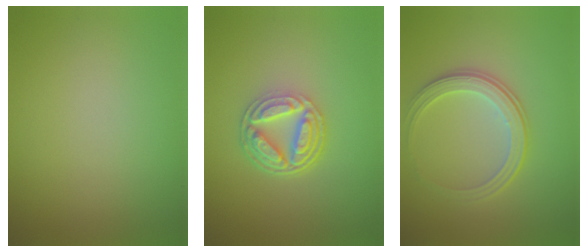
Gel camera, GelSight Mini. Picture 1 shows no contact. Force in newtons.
{"total": 5.0, "press": 3.7, "slide": 3.3}
{"total": 3.5, "press": 2.9, "slide": 1.9}